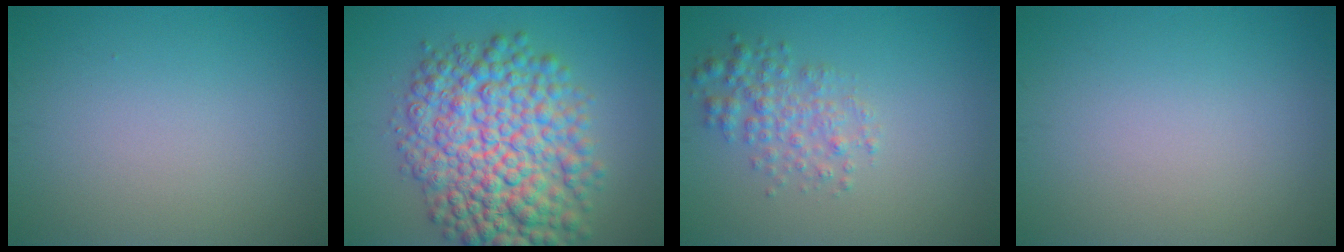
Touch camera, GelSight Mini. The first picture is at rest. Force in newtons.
{"total": 11.0, "press": 11.0, "slide": 0.2}
{"total": 2.8, "press": 2.8, "slide": 0.1}
{"total": 0.0}